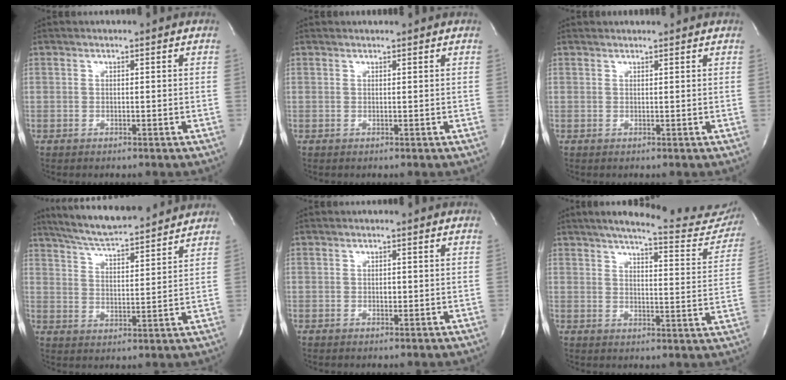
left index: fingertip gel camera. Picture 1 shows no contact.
{"total": 0.7, "force": [0.7, 0.0, 0.0], "torque": [-0.006, 0.005, 0.011]}
{"total": 1.2, "force": [1.2, 0.1, 0.0], "torque": [-0.006, 0.007, 0.018]}
{"total": 14.5, "force": [13.1, 1.5, 5.8], "torque": [-0.109, 0.013, 0.206]}
{"total": 0.7, "force": [-0.3, 0.4, 0.4], "torque": [-0.006, -0.003, -0.007]}
{"total": 18.4, "force": [16.7, 3.2, 7.1], "torque": [-0.088, -0.041, 0.190]}